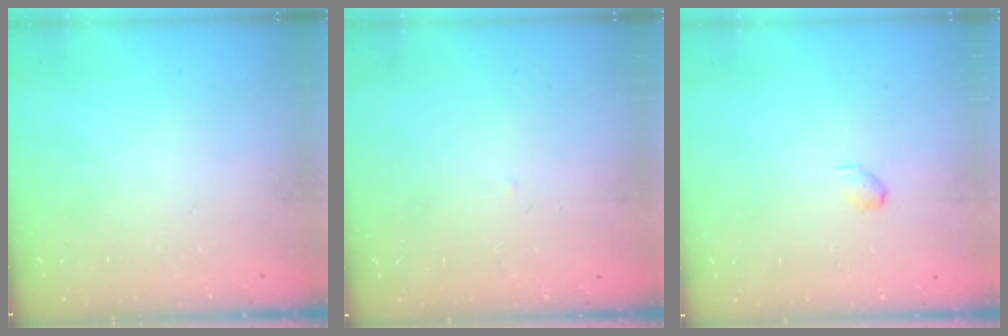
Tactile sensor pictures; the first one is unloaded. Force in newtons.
{"total": 1.6, "press": 1.6, "slide": 0.3}
{"total": 2.9, "press": 2.9, "slide": 0.5}